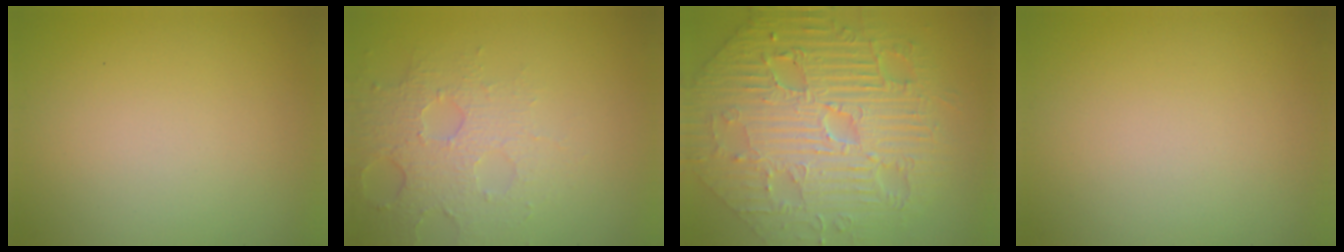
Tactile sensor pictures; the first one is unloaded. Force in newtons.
{"total": 4.8, "press": 3.4, "slide": 3.4}
{"total": 11.6, "press": 7.7, "slide": 8.7}
{"total": 0.0}